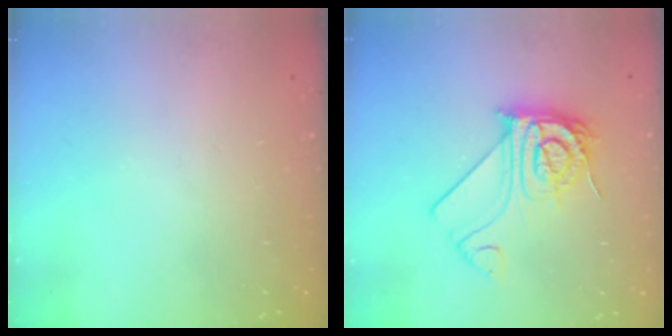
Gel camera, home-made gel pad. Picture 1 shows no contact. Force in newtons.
{"total": 13.7, "press": 13.6, "slide": 1.2}